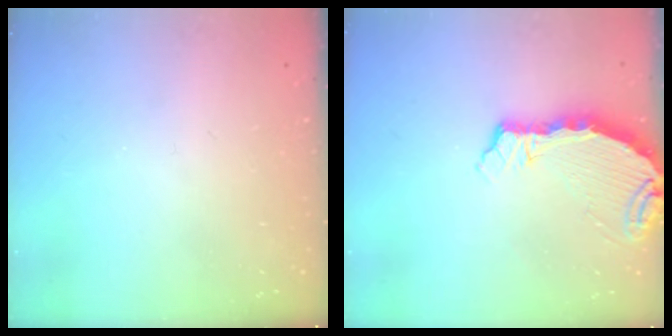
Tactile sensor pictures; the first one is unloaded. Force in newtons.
{"total": 7.0, "press": 6.6, "slide": 2.3}